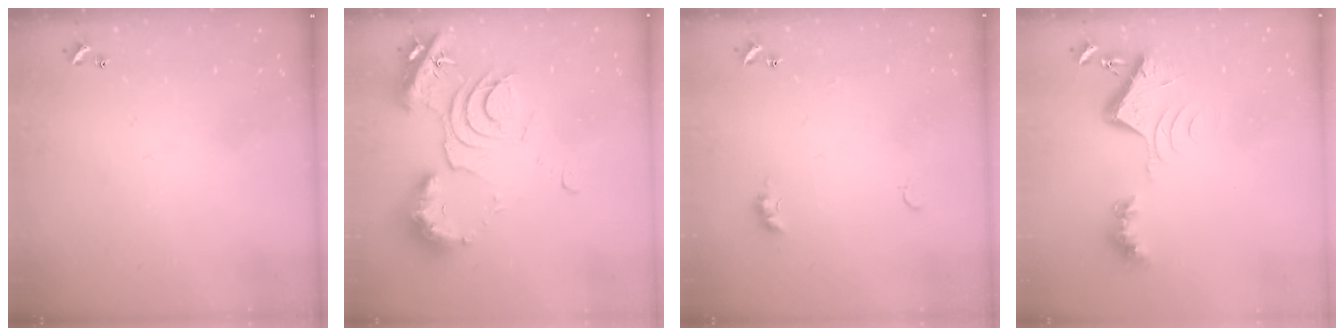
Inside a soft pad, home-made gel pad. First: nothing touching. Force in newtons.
{"total": 13.2, "press": 13.2, "slide": 1.3}
{"total": 3.6, "press": 3.6, "slide": 0.6}
{"total": 8.4, "press": 8.3, "slide": 1.1}